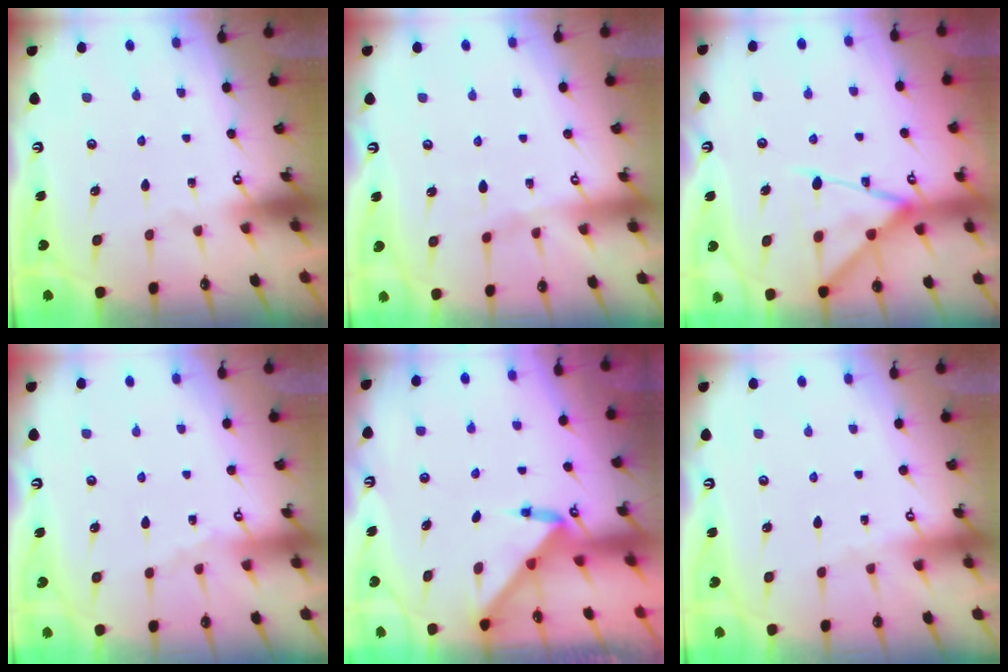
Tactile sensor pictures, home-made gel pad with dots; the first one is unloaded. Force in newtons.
{"total": 5.4, "press": 5.4, "slide": 0.7}
{"total": 14.8, "press": 14.7, "slide": 1.2}
{"total": 1.8, "press": 1.8, "slide": 0.4}
{"total": 3.1, "press": 3.1, "slide": 0.2}
{"total": 0.8, "press": 0.7, "slide": 0.3}